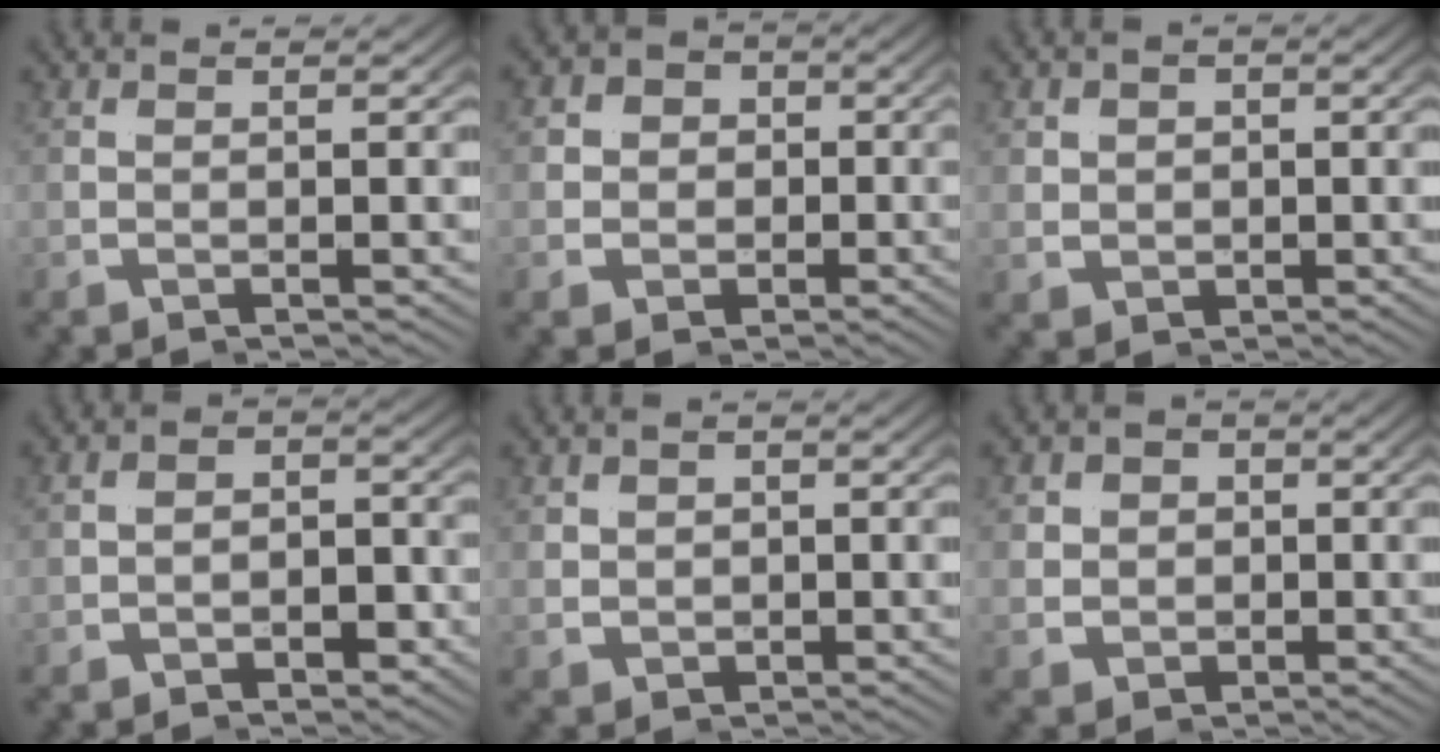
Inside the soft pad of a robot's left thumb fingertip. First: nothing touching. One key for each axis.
{"total": 11.0, "fx": 1.4, "fy": 8.9, "fz": 6.3, "tx": -0.098, "ty": 0.002, "tz": 0.009}
{"total": 2.6, "fx": 0.5, "fy": 2.4, "fz": 1.0, "tx": -0.016, "ty": -0.007, "tz": 0.013}
{"total": 5.4, "fx": -1.9, "fy": 4.3, "fz": 2.5, "tx": -0.056, "ty": -0.031, "tz": -0.021}
{"total": 2.3, "fx": 0.4, "fy": 2.1, "fz": 0.9, "tx": -0.015, "ty": -0.008, "tz": 0.012}
{"total": 7.1, "fx": 1.4, "fy": 5.9, "fz": 3.7, "tx": -0.064, "ty": -0.006, "tz": 0.019}